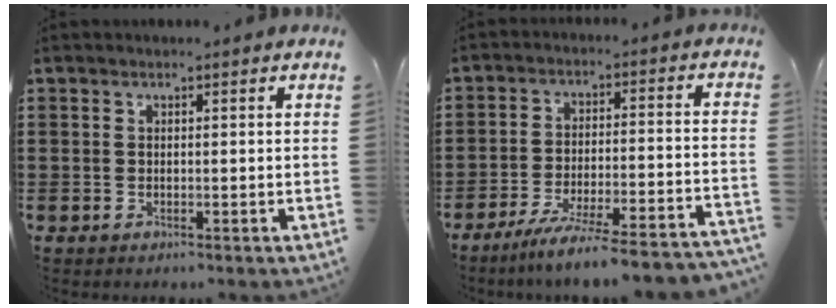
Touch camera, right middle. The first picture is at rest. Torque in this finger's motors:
{"motor_torque": [1.46, -0.68, 0.24, 0.10]}